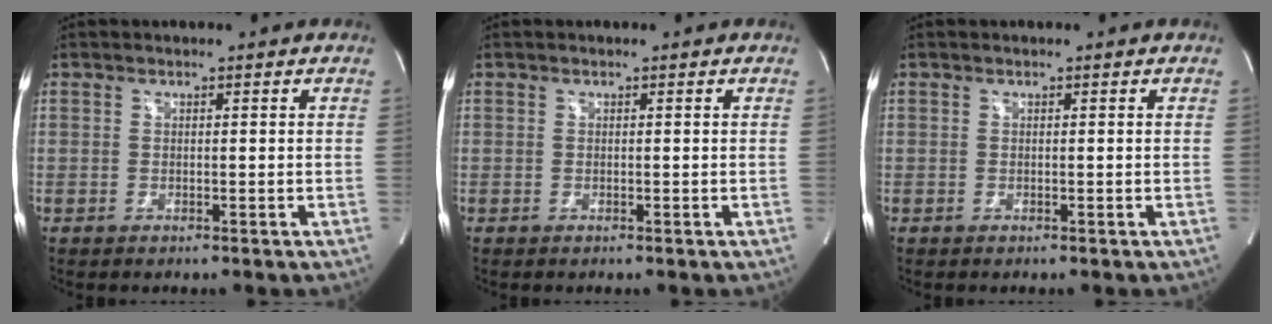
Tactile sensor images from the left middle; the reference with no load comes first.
{"total": 0.0}
{"total": 0.0}